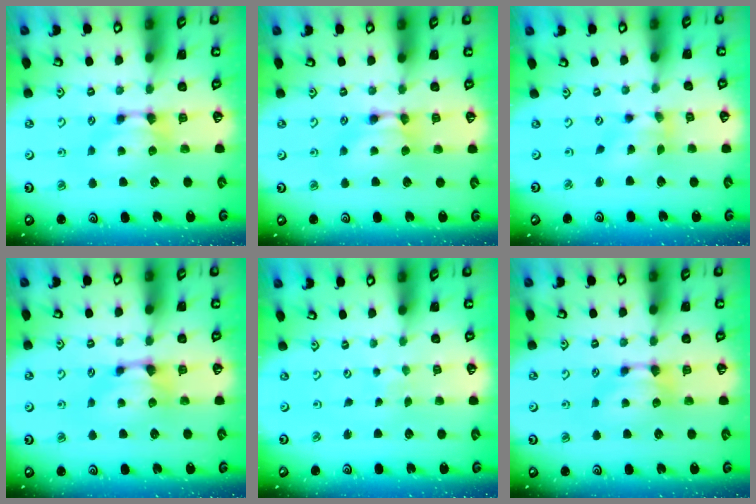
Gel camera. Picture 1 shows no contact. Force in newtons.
{"total": 1.5, "press": 1.5, "slide": 0.2}
{"total": 1.4, "press": 0.8, "slide": 1.2}
{"total": 0.7, "press": 0.1, "slide": 0.7}
{"total": 6.5, "press": 6.5, "slide": 0.4}
{"total": 0.0}